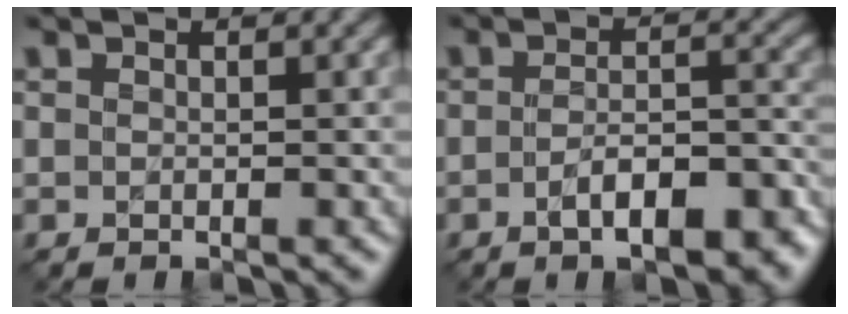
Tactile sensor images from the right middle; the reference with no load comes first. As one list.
[{"total": 6.4, "force": [-3.0, 2.3, 5.1], "torque": [-0.079, 0.004, -0.045]}]